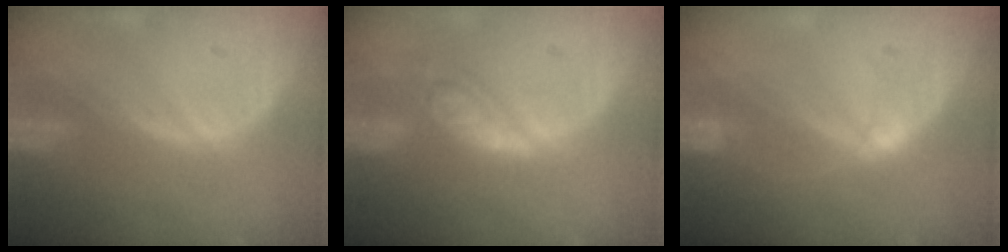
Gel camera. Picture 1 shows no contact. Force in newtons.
{"total": 5.5, "press": 5.0, "slide": 2.4}
{"total": 2.9, "press": 2.9, "slide": 0.1}